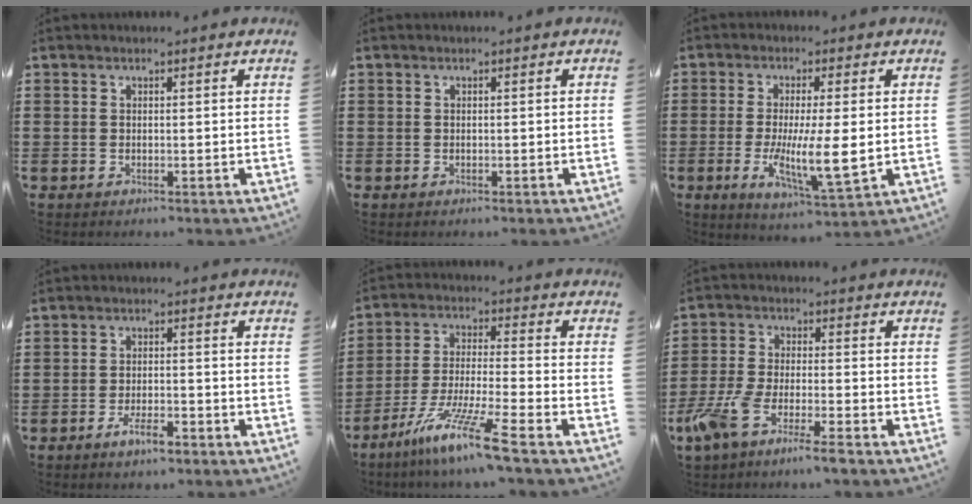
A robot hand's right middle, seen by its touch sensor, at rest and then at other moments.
{"total": 0.0}
{"total": 8.2, "force": [-0.6, 2.1, 7.9], "torque": [-0.144, -0.015, -0.009]}
{"total": 3.9, "force": [-2.7, 1.1, 2.6], "torque": [-0.050, 0.006, -0.052]}
{"total": 10.9, "force": [-8.2, 0.0, 7.2], "torque": [-0.151, -0.004, -0.164]}
{"total": 6.8, "force": [-5.2, 0.5, 4.4], "torque": [-0.111, -0.018, -0.103]}